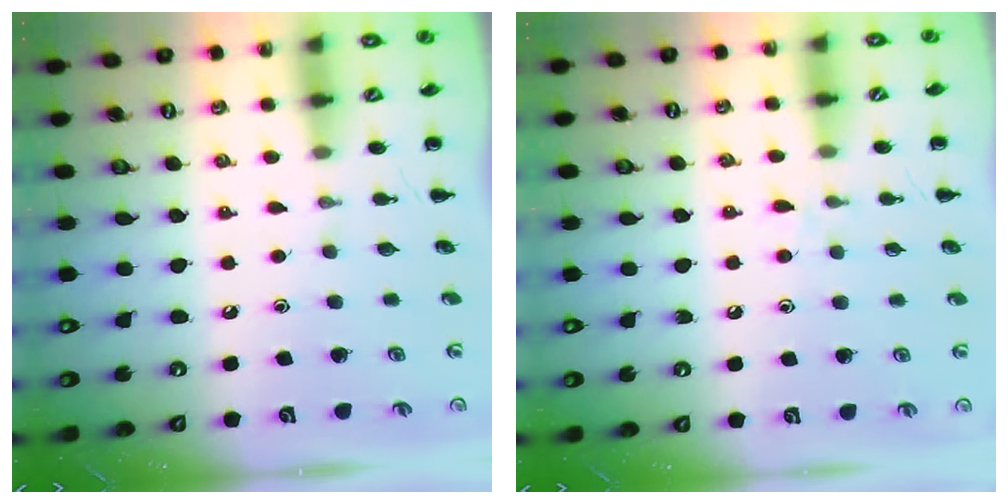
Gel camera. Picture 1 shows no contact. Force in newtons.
{"total": 5.1, "press": 4.7, "slide": 2.0}